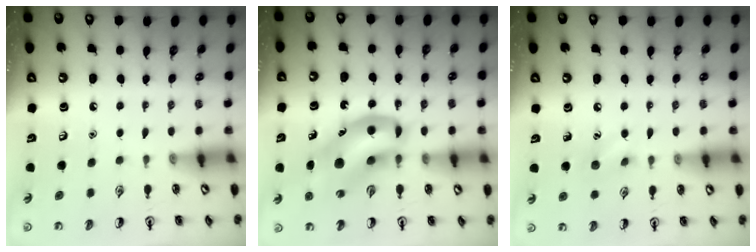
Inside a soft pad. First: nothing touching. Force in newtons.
{"total": 12.9, "press": 12.4, "slide": 3.5}
{"total": 6.3, "press": 6.1, "slide": 1.9}